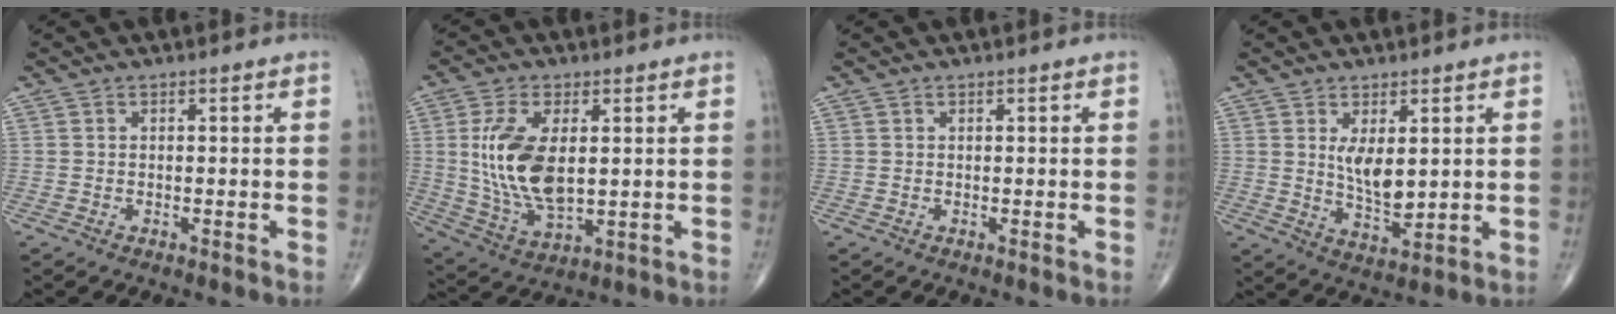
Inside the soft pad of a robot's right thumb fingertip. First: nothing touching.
{"total": 14.1, "force": [1.9, 7.1, 12.0], "torque": [-0.237, -0.016, 0.047]}
{"total": 0.0}
{"total": 7.0, "force": [1.7, 3.1, 6.0], "torque": [-0.092, -0.026, 0.042]}